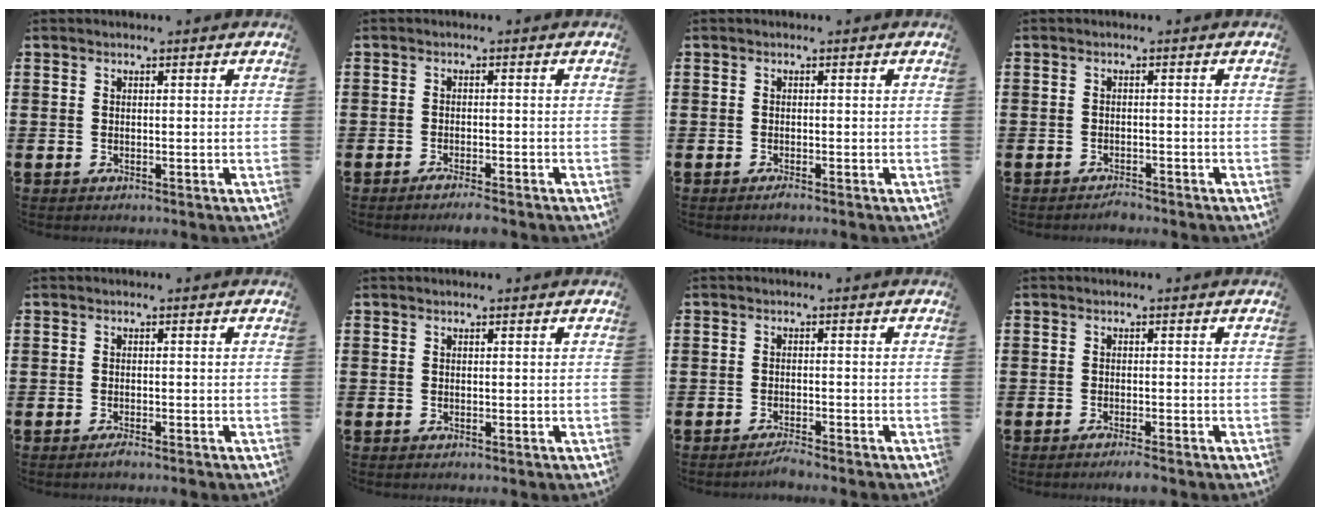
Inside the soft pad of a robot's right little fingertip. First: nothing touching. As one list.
[{"total": 1.7, "force": [-1.4, 0.1, 0.9], "torque": [-0.016, 0.002, -0.027]}, {"total": 0.6, "force": [-0.4, 0.0, 0.5], "torque": [-0.008, -0.003, -0.008]}, {"total": 1.0, "force": [-1.0, 0.1, -0.1], "torque": [-0.003, 0.002, -0.022]}, {"total": 0.8, "force": [-0.6, 0.0, 0.5], "torque": [-0.009, -0.003, -0.012]}, {"total": 0.0}, {"total": 1.5, "force": [-1.4, -0.1, 0.5], "torque": [-0.008, 0.003, -0.028]}, {"total": 1.3, "force": [-1.0, 0.0, 0.8], "torque": [-0.012, 0.001, -0.018]}]